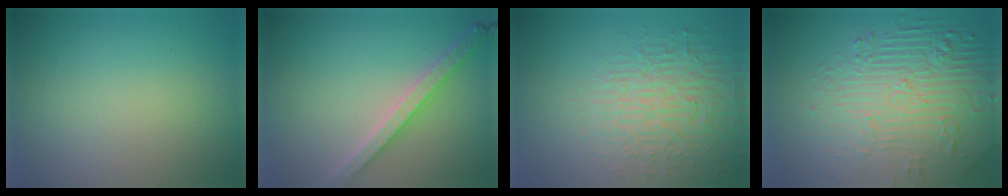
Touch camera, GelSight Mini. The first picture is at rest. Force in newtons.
{"total": 3.2, "press": 3.0, "slide": 1.0}
{"total": 4.2, "press": 4.1, "slide": 0.9}
{"total": 8.9, "press": 6.2, "slide": 6.4}